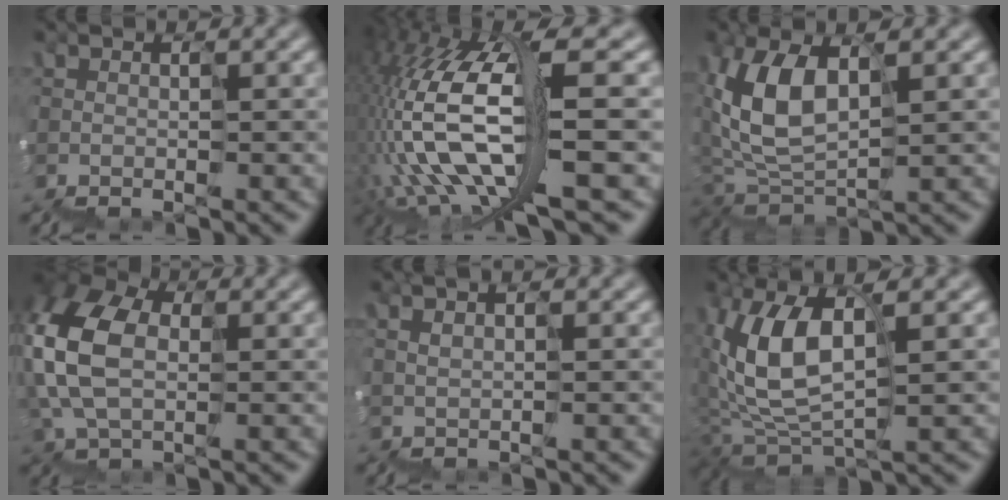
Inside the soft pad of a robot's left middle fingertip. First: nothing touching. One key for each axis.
{"total": 11.5, "fx": -0.9, "fy": 3.6, "fz": 10.8, "tx": -0.270, "ty": 0.025, "tz": -0.004}
{"total": 4.9, "fx": 2.2, "fy": 3.0, "fz": 3.1, "tx": -0.097, "ty": 0.020, "tz": 0.041}
{"total": 7.9, "fx": 1.7, "fy": 5.5, "fz": 5.4, "tx": -0.174, "ty": 0.026, "tz": 0.025}
{"total": 1.3, "fx": 1.2, "fy": 0.2, "fz": 0.5, "tx": -0.011, "ty": 0.026, "tz": 0.024}
{"total": 6.1, "fx": 2.1, "fy": 3.2, "fz": 4.7, "tx": -0.128, "ty": 0.020, "tz": 0.036}